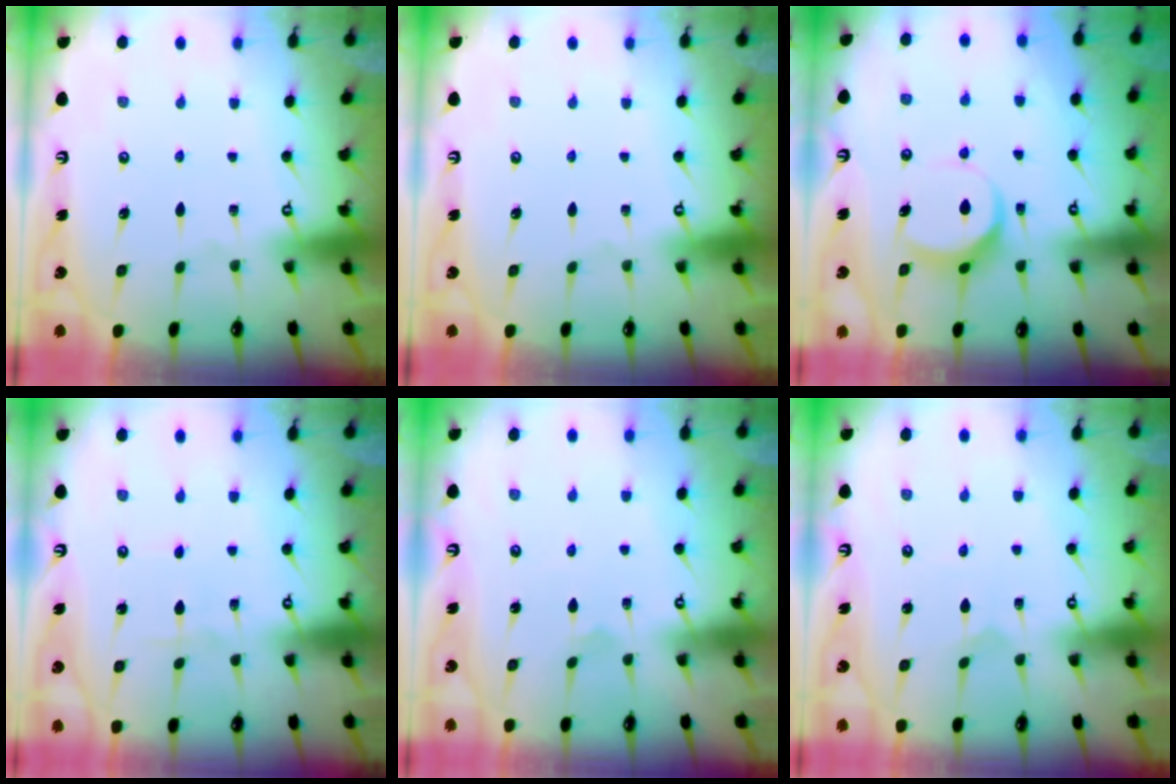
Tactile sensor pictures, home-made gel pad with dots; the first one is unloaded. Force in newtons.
{"total": 0.0}
{"total": 7.1, "press": 7.1, "slide": 0.5}
{"total": 2.2, "press": 2.2, "slide": 0.3}
{"total": 1.7, "press": 1.7, "slide": 0.1}
{"total": 2.4, "press": 2.4, "slide": 0.2}